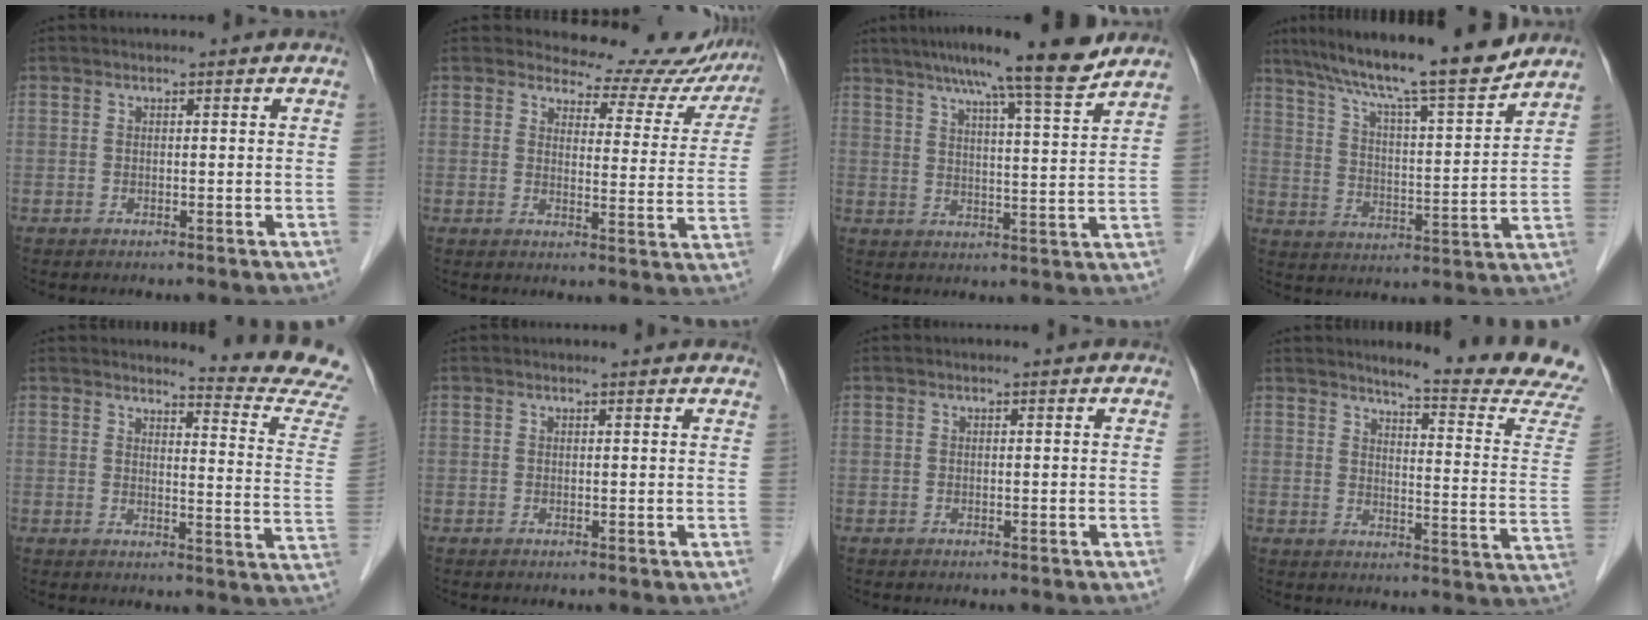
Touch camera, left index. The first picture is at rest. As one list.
[{"total": 11.6, "force": [11.2, 3.1, -0.1], "torque": [0.025, -0.032, 0.112]}, {"total": 13.1, "force": [10.8, -0.4, 7.5], "torque": [-0.118, 0.007, 0.151]}, {"total": 17.1, "force": [14.7, 0.1, 8.7], "torque": [-0.142, 0.005, 0.229]}, {"total": 12.0, "force": [11.8, -2.1, 0.8], "torque": [-0.016, -0.122, 0.120]}, {"total": 2.3, "force": [2.2, 0.5, 0.6], "torque": [-0.015, 0.011, 0.016]}, {"total": 0.0}, {"total": 16.1, "force": [15.1, -1.7, 5.3], "torque": [-0.076, -0.115, 0.169]}]